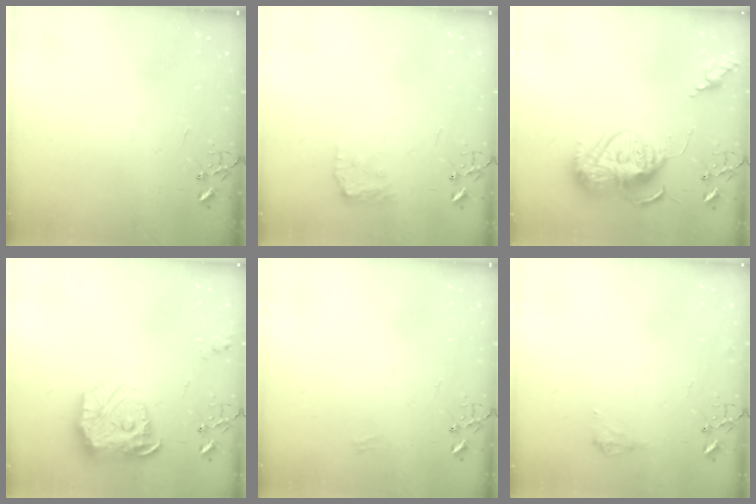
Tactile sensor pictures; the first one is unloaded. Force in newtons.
{"total": 8.7, "press": 8.7, "slide": 0.5}
{"total": 14.3, "press": 14.2, "slide": 2.0}
{"total": 19.3, "press": 19.2, "slide": 1.9}
{"total": 4.4, "press": 4.4, "slide": 0.5}
{"total": 7.4, "press": 7.4, "slide": 0.5}